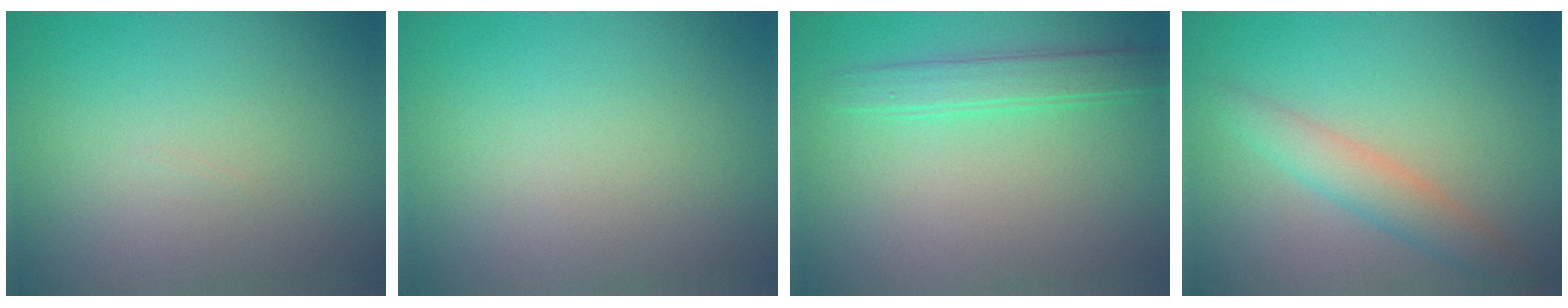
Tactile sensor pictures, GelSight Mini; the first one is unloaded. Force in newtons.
{"total": 0.0}
{"total": 2.7, "press": 2.7, "slide": 0.1}
{"total": 2.4, "press": 2.4, "slide": 0.2}